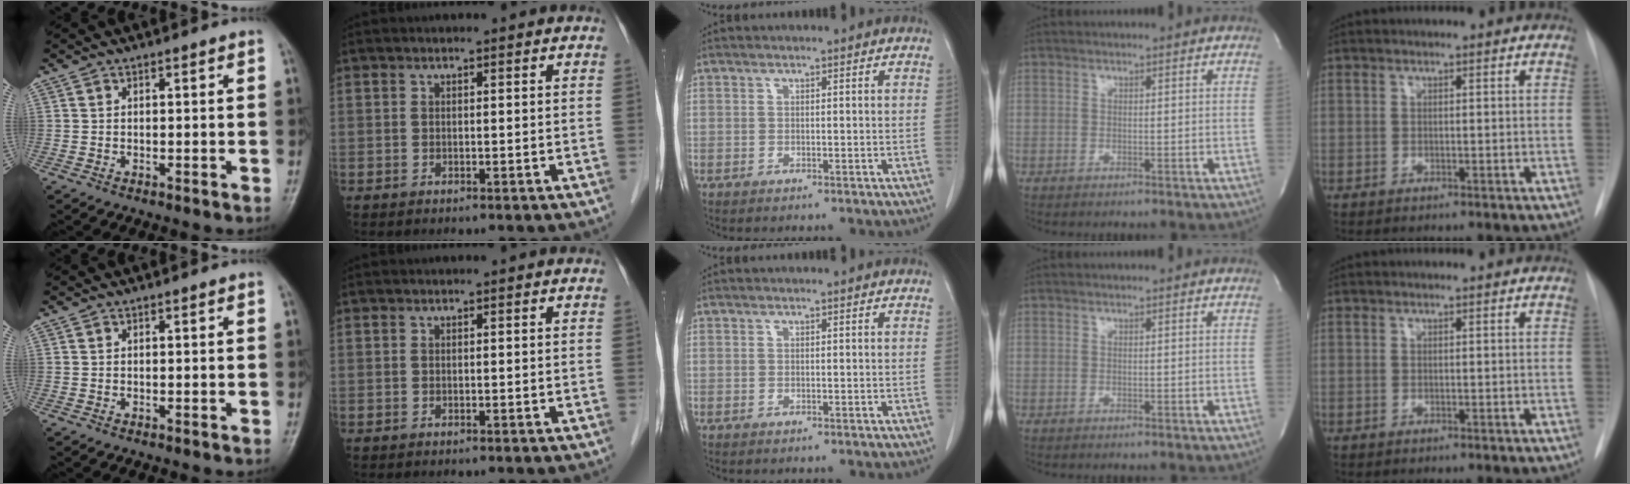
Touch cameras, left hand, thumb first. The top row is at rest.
{}